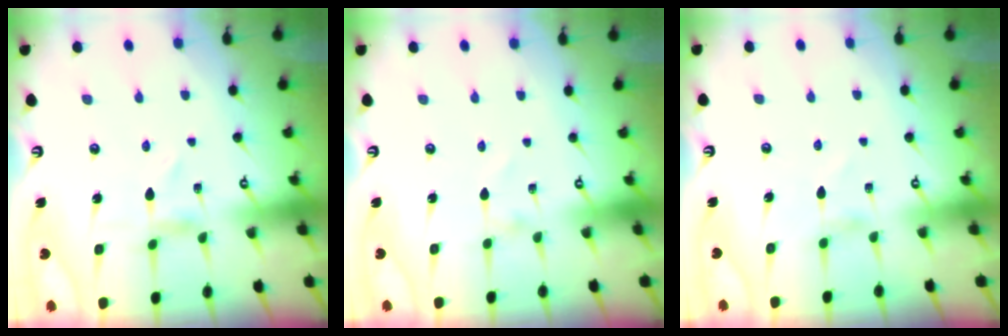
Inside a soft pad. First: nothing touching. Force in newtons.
{"total": 1.4, "press": 1.4, "slide": 0.0}
{"total": 0.5, "press": 0.5, "slide": 0.2}